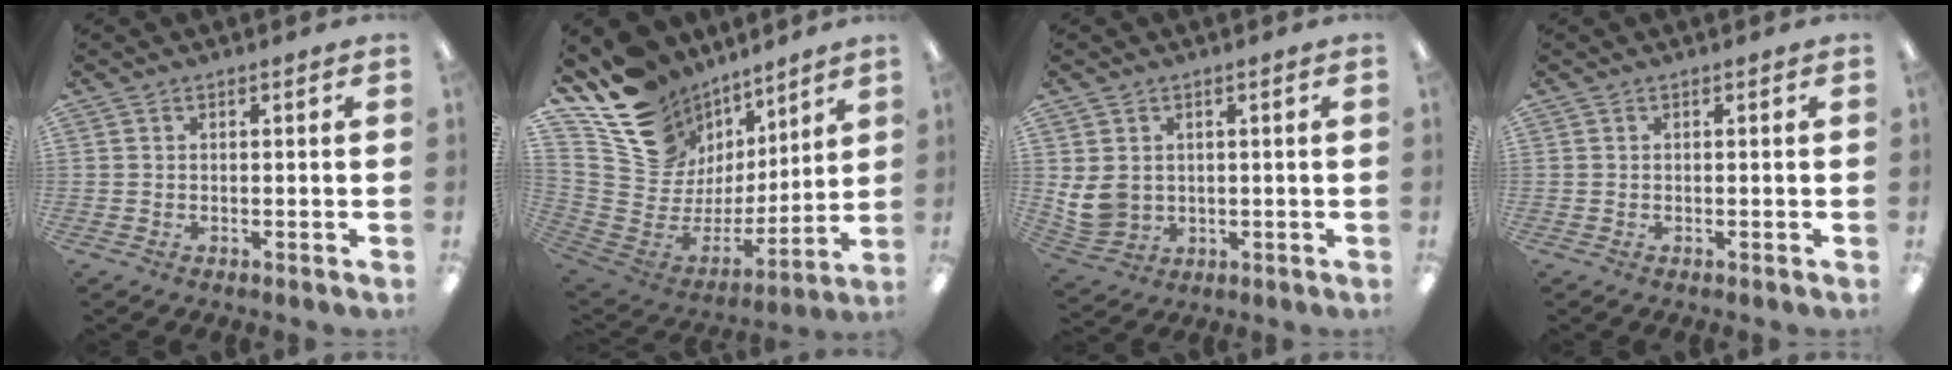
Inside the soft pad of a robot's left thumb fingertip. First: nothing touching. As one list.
[{"total": 16.0, "force": [10.7, 11.5, 2.9], "torque": [-0.067, -0.090, 0.218]}, {"total": 7.0, "force": [1.3, 6.2, 2.9], "torque": [-0.074, 0.002, 0.031]}, {"total": 0.0}]